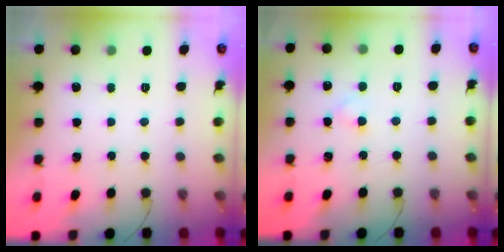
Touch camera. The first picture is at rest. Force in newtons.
{"total": 1.8, "press": 1.5, "slide": 1.0}